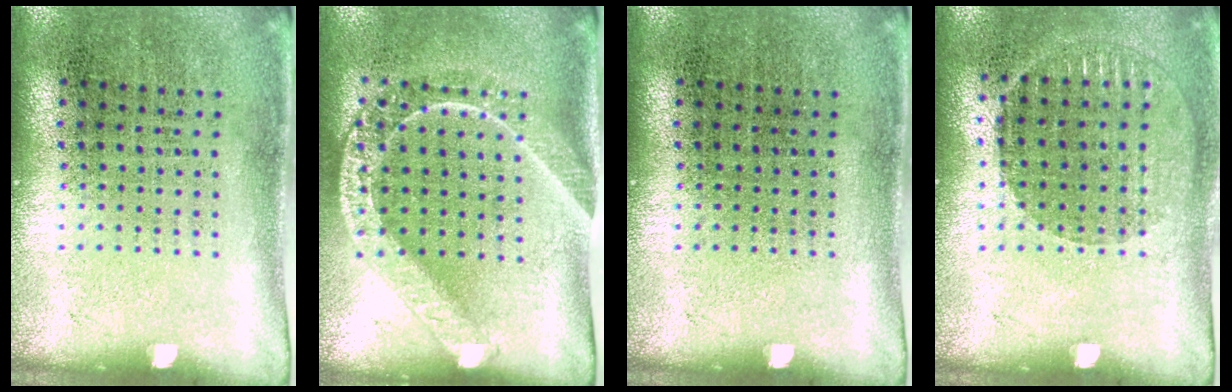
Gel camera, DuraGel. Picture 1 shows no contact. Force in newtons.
{"total": 1.9, "press": 1.7, "slide": 0.9}
{"total": 0.0}
{"total": 1.0, "press": 1.0, "slide": 0.1}